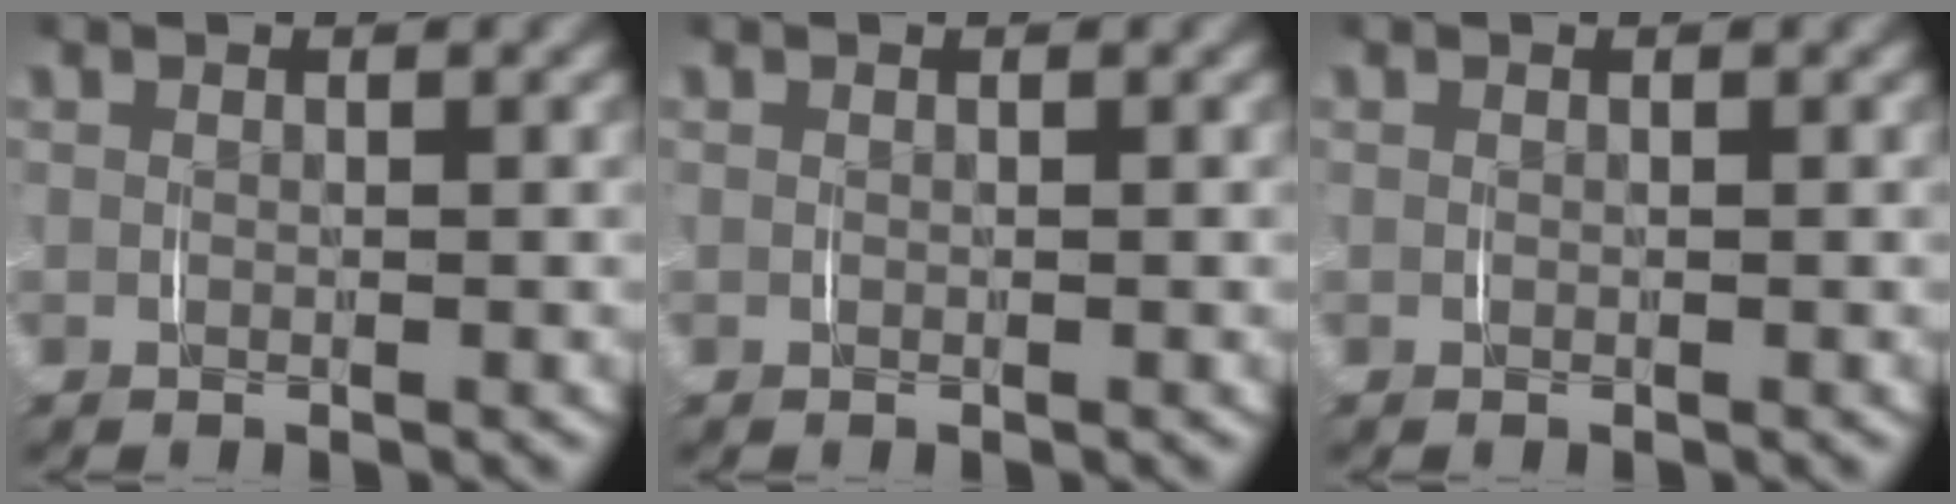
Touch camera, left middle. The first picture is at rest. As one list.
[{"total": 0.0}, {"total": 0.0}]